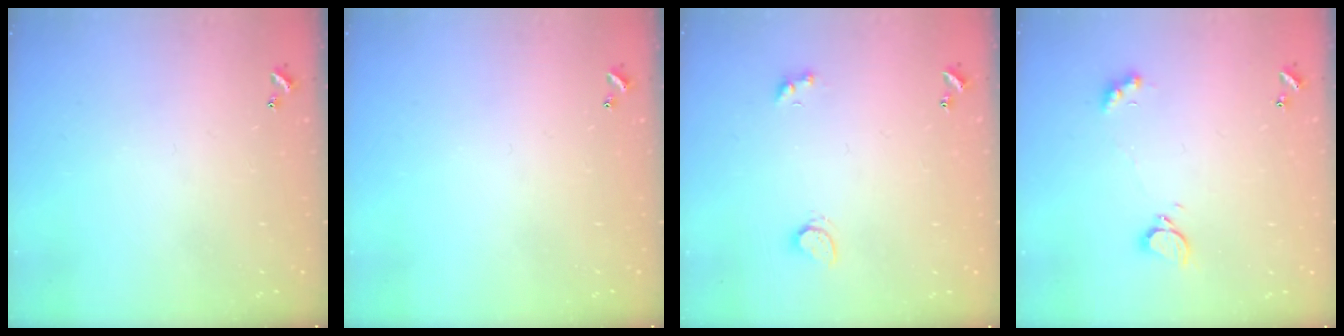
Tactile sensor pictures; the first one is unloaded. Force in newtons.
{"total": 0.0}
{"total": 2.7, "press": 2.1, "slide": 1.6}
{"total": 2.5, "press": 2.4, "slide": 0.7}